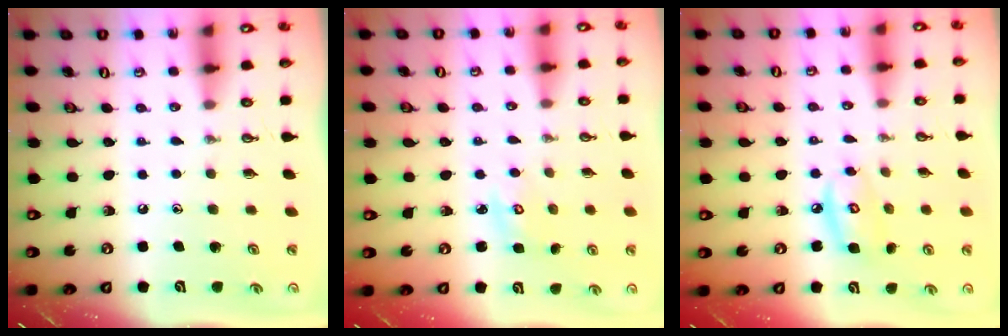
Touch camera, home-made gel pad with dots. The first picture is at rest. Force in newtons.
{"total": 2.5, "press": 2.5, "slide": 0.3}
{"total": 7.3, "press": 7.3, "slide": 0.5}